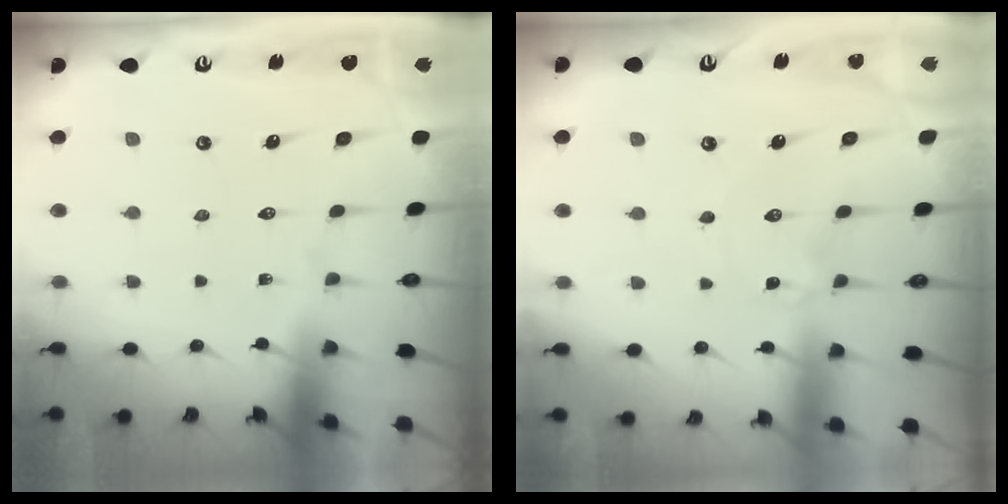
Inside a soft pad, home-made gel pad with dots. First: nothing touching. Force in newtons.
{"total": 1.5, "press": 1.5, "slide": 0.2}